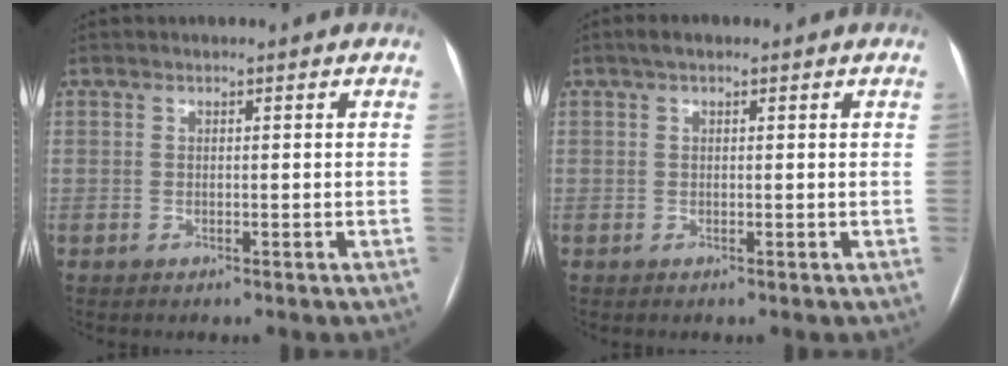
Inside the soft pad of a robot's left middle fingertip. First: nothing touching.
{"total": 1.9, "force": [1.2, 0.7, 1.3], "torque": [-0.026, 0.021, 0.019]}